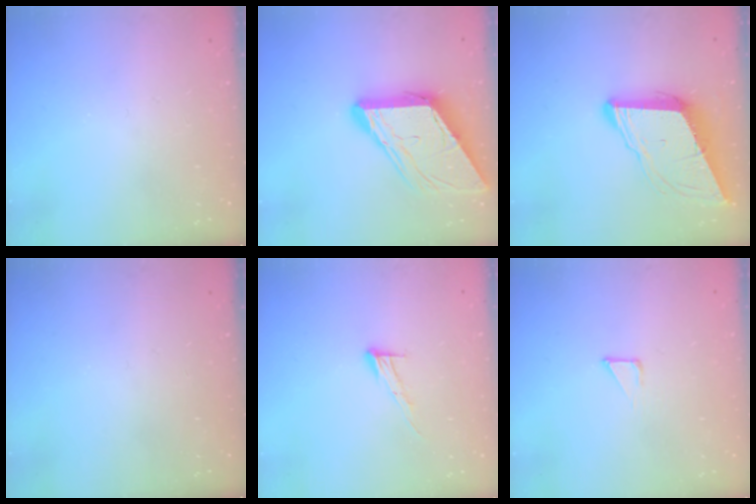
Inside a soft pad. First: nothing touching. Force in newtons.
{"total": 12.0, "press": 12.0, "slide": 1.2}
{"total": 10.5, "press": 9.9, "slide": 3.6}
{"total": 0.0}
{"total": 8.4, "press": 8.4, "slide": 0.4}
{"total": 2.1, "press": 2.1, "slide": 0.1}